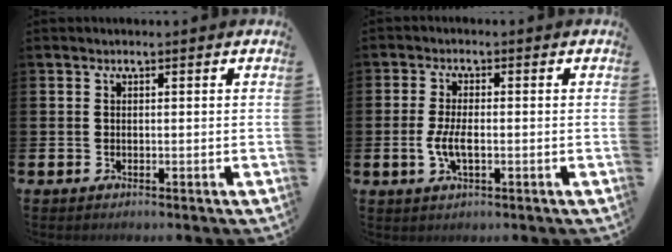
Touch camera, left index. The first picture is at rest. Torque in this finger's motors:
{"motor_torque": [0.49, -0.10, 0.17, 0.11]}